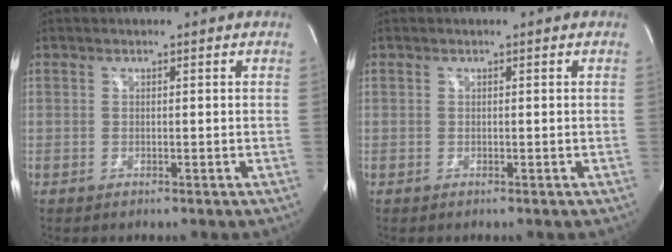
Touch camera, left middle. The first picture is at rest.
{"total": 0.0}